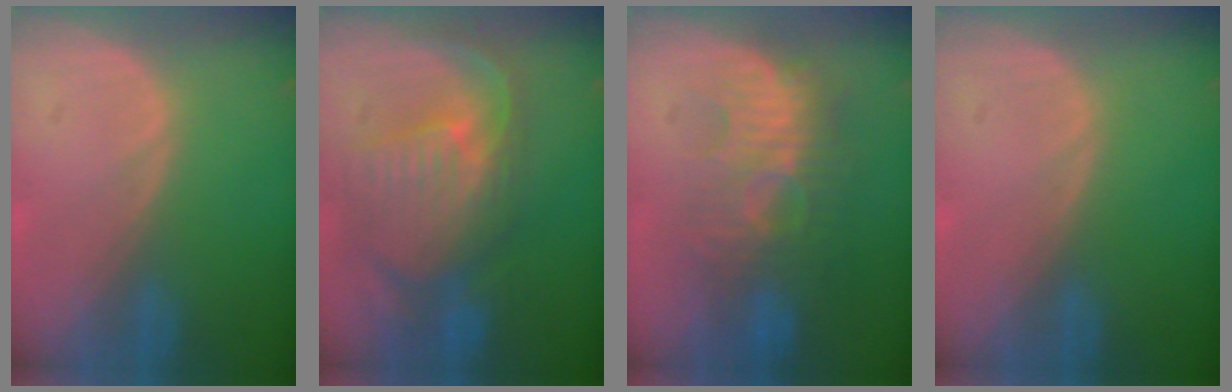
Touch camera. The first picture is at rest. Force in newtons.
{"total": 11.1, "press": 9.7, "slide": 5.4}
{"total": 9.4, "press": 8.8, "slide": 3.2}
{"total": 0.0}